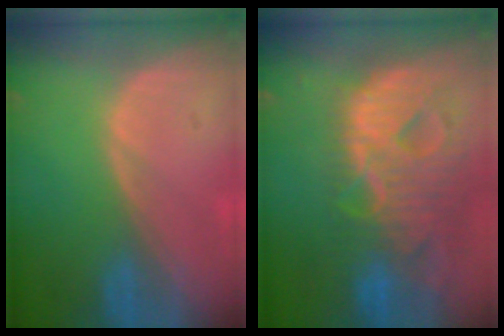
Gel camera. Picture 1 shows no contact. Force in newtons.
{"total": 12.9, "press": 11.0, "slide": 6.9}